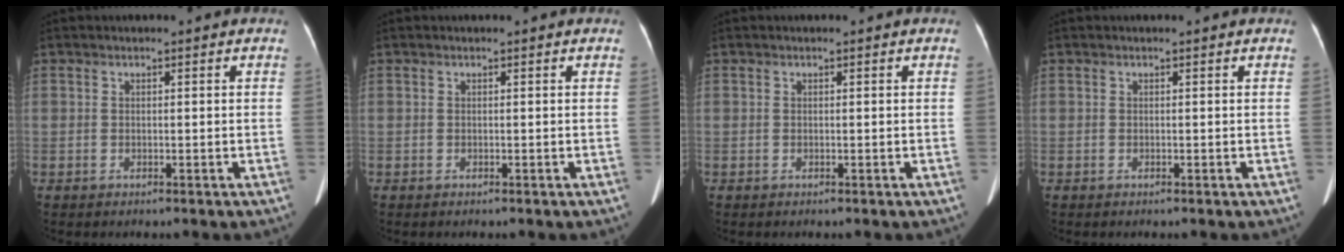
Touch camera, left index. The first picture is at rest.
{"total": 0.0}
{"total": 0.0}
{"total": 0.0}